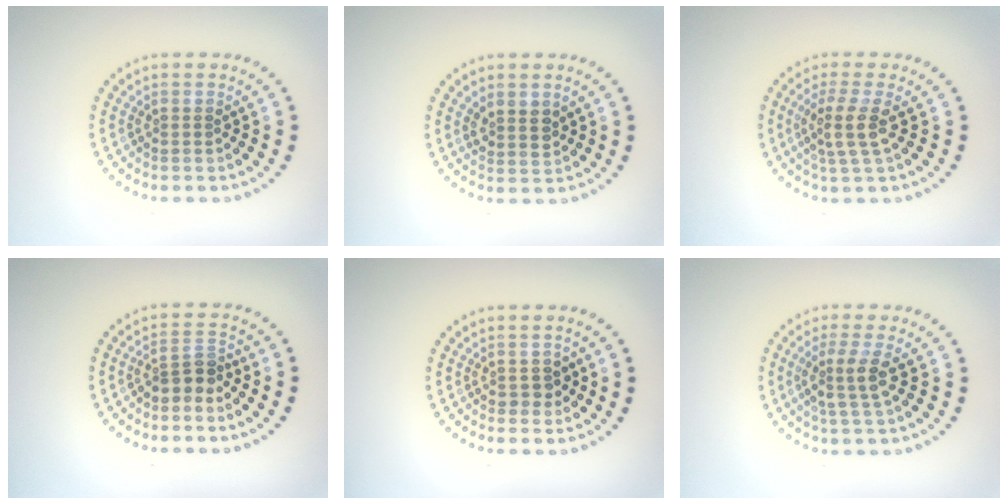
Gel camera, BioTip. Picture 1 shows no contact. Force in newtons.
{"total": 1.9, "press": 1.7, "slide": 1.0}
{"total": 3.0, "press": 2.4, "slide": 1.7}
{"total": 2.2, "press": 1.7, "slide": 1.4}
{"total": 1.0, "press": 0.9, "slide": 0.4}
{"total": 2.7, "press": 2.2, "slide": 1.6}